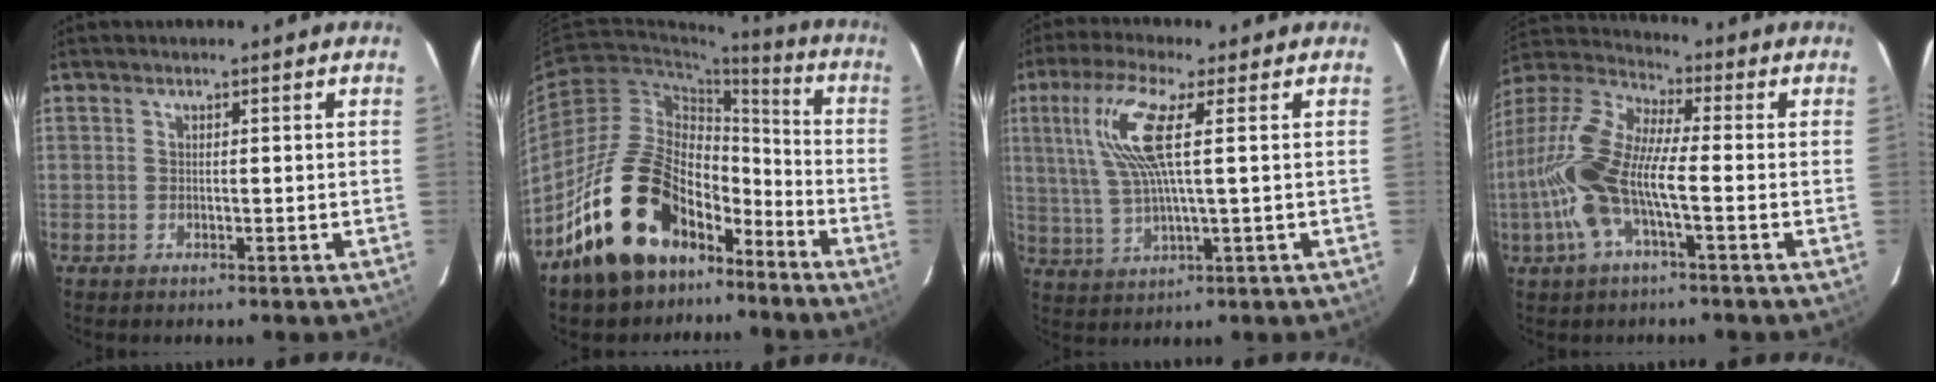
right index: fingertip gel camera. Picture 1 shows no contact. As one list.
[{"total": 20.4, "force": [-13.7, 11.4, 10.0], "torque": [-0.190, 0.023, -0.210]}, {"total": 10.4, "force": [2.6, 1.3, 10.0], "torque": [-0.202, 0.008, 0.056]}, {"total": 14.7, "force": [-3.3, 4.0, 13.7], "torque": [-0.285, 0.000, -0.072]}]